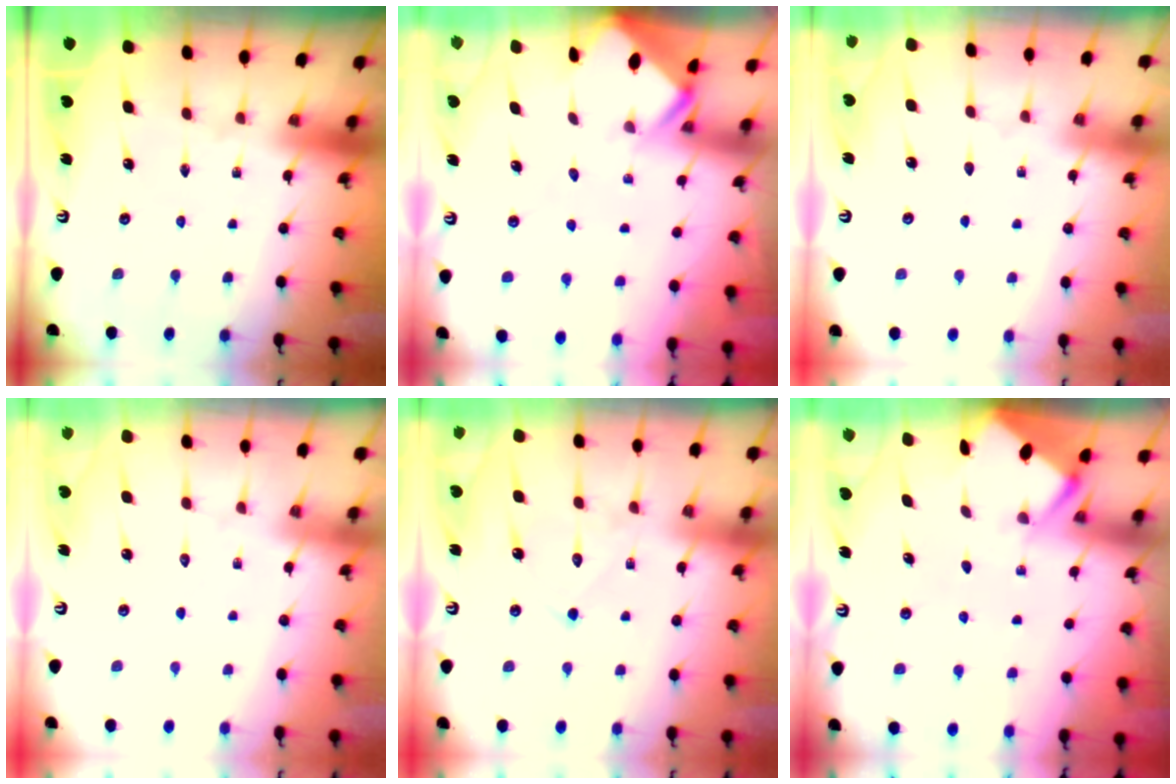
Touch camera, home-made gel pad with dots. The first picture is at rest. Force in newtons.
{"total": 3.0, "press": 3.0, "slide": 0.2}
{"total": 2.7, "press": 2.6, "slide": 0.3}
{"total": 5.0, "press": 5.0, "slide": 0.5}
{"total": 9.4, "press": 9.4, "slide": 0.7}
{"total": 2.8, "press": 2.8, "slide": 0.4}